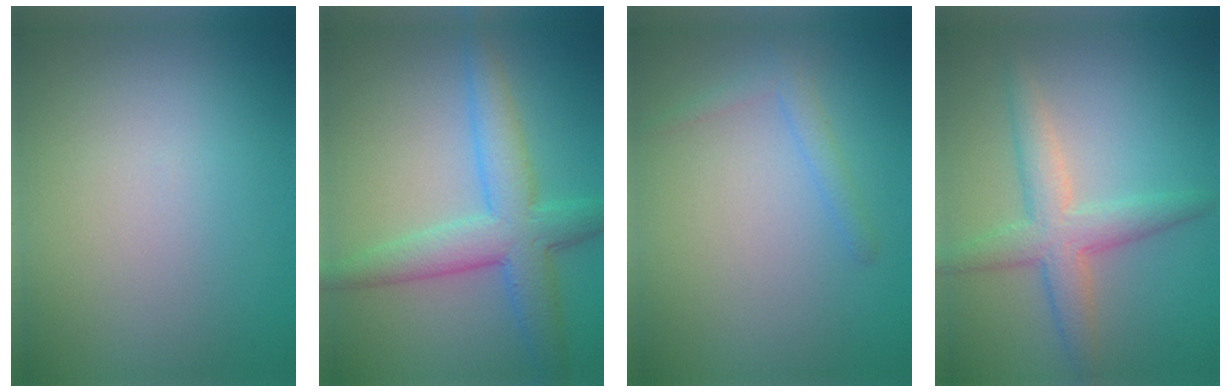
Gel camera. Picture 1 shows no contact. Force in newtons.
{"total": 5.5, "press": 5.5, "slide": 0.0}
{"total": 1.4, "press": 1.4, "slide": 0.1}
{"total": 4.1, "press": 4.0, "slide": 0.3}